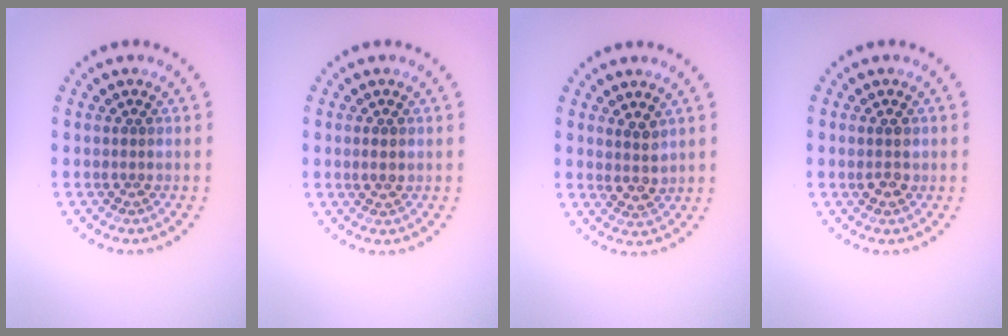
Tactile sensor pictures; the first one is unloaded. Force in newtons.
{"total": 0.7, "press": 0.7, "slide": 0.0}
{"total": 2.0, "press": 1.8, "slide": 1.0}
{"total": 1.6, "press": 1.5, "slide": 0.3}